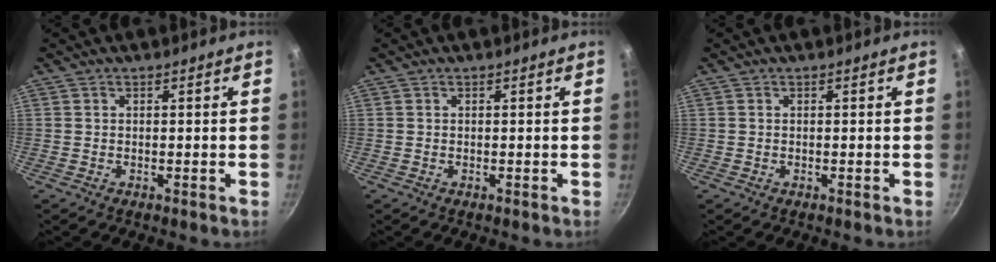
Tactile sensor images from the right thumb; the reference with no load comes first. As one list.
[{"total": 0.0}, {"total": 0.0}]